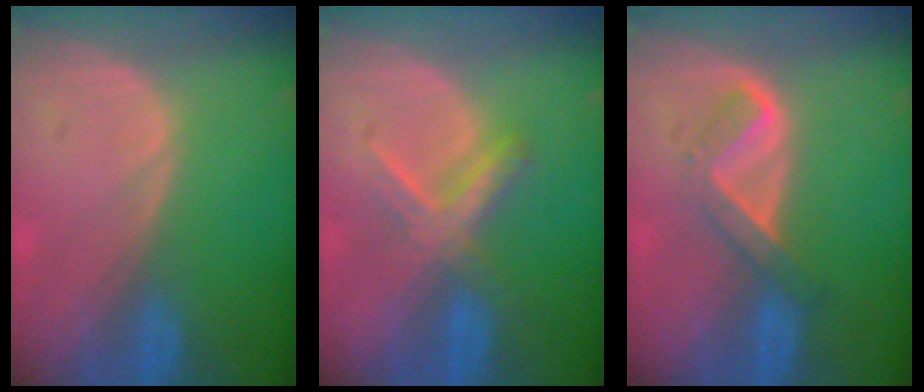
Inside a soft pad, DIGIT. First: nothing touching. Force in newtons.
{"total": 5.5, "press": 5.4, "slide": 1.1}
{"total": 5.3, "press": 4.4, "slide": 3.0}